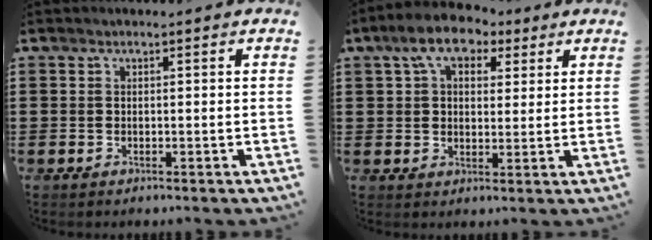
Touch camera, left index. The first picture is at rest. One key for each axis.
{"total": 7.3, "fx": 4.6, "fy": 4.1, "fz": 3.9, "tx": -0.090, "ty": 0.008, "tz": 0.081}